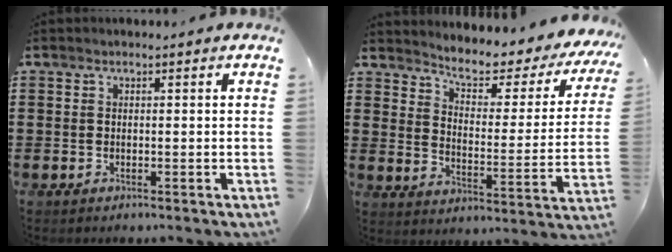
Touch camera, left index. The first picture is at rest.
{"total": 4.4, "force": [3.6, 1.3, 2.2], "torque": [-0.057, -0.030, 0.050]}